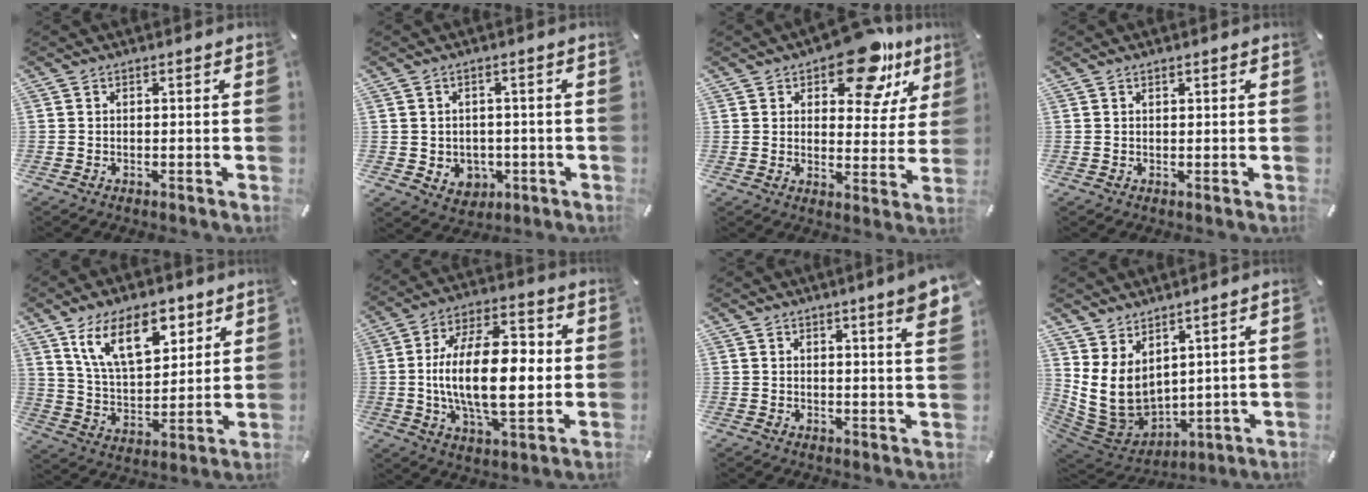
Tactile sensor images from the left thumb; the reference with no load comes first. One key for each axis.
{"total": 4.5, "fx": -0.1, "fy": 4.4, "fz": 1.1, "tx": -0.011, "ty": 0.003, "tz": -0.002}
{"total": 16.1, "fx": 10.6, "fy": 7.7, "fz": 9.3, "tx": -0.116, "ty": -0.058, "tz": 0.175}
{"total": 0.6, "fx": 0.5, "fy": 0.2, "fz": 0.1, "tx": -0.003, "ty": 0.001, "tz": 0.009}
{"total": 15.9, "fx": 9.6, "fy": 8.4, "fz": 9.5, "tx": -0.179, "ty": -0.031, "tz": 0.174}
{"total": 21.0, "fx": 0.2, "fy": 10.6, "fz": 18.1, "tx": -0.327, "ty": -0.002, "tz": -0.005}
{"total": 5.7, "fx": 4.2, "fy": 0.7, "fz": 3.8, "tx": -0.059, "ty": -0.016, "tz": 0.069}
{"total": 10.9, "fx": 3.6, "fy": 8.6, "fz": 5.5, "tx": -0.135, "ty": -0.043, "tz": 0.079}